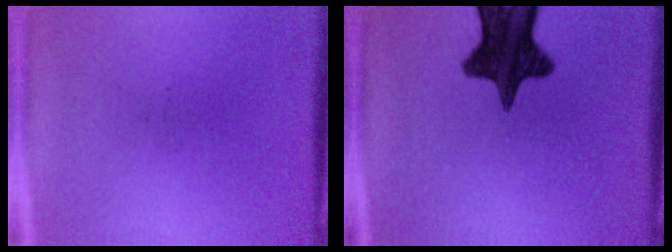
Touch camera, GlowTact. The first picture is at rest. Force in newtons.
{"total": 13.8}